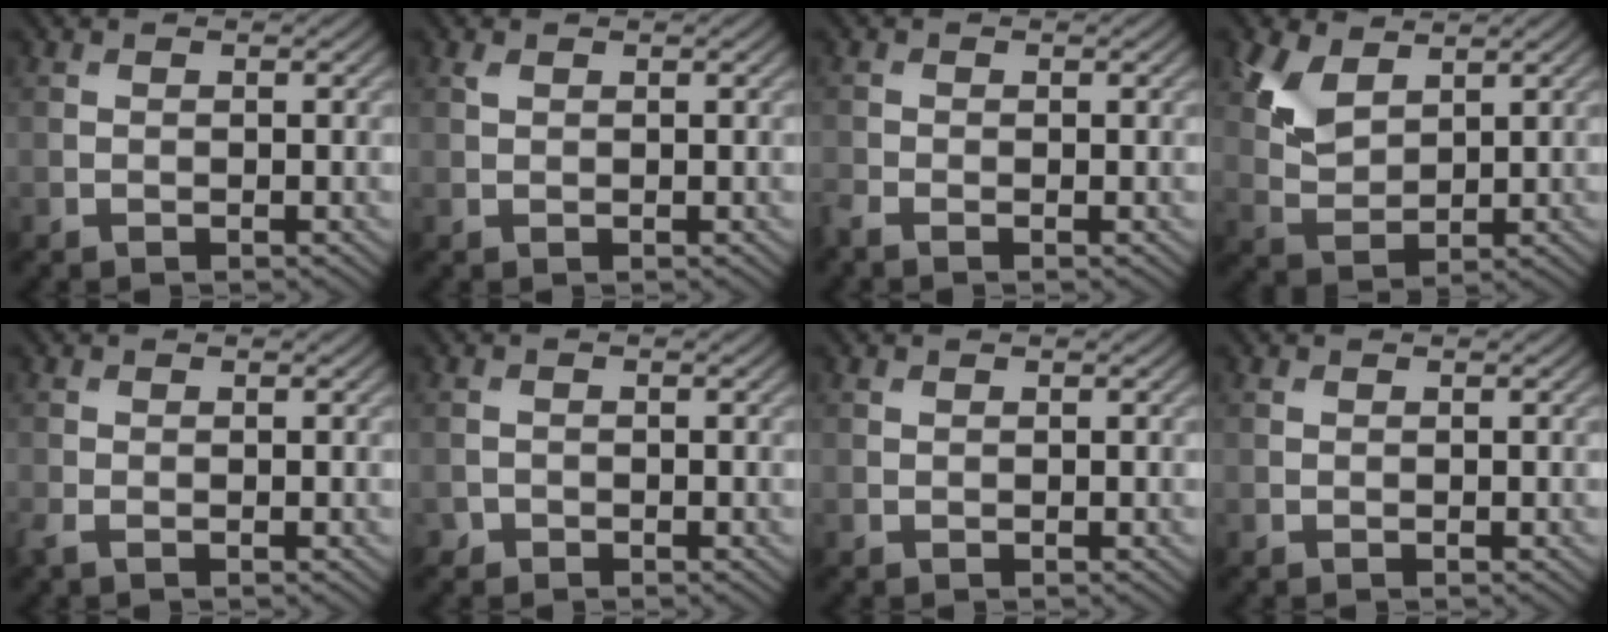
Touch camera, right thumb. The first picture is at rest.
{"total": 0.6, "force": [0.4, 0.3, 0.4], "torque": [-0.013, 0.000, 0.009]}
{"total": 1.5, "force": [-1.3, 0.3, 0.7], "torque": [-0.023, -0.009, -0.035]}
{"total": 5.8, "force": [3.1, 3.4, 3.6], "torque": [-0.089, -0.004, 0.067]}
{"total": 1.1, "force": [-0.6, 0.4, 0.8], "torque": [-0.028, -0.006, -0.017]}
{"total": 0.8, "force": [-0.5, 0.6, 0.0], "torque": [0.003, -0.002, -0.013]}
{"total": 0.0}
{"total": 0.0}